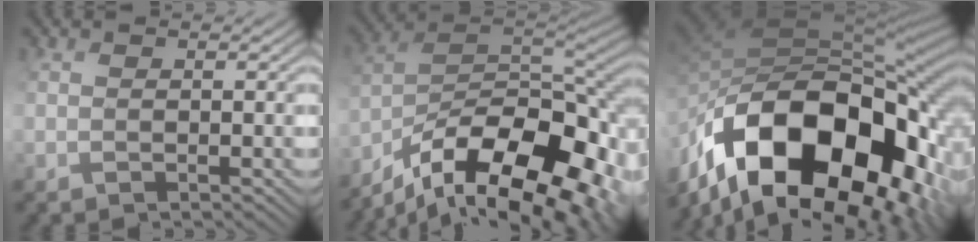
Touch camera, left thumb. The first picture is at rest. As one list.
[{"total": 17.6, "force": [-11.1, 7.1, 11.7], "torque": [-0.242, -0.024, -0.177]}, {"total": 20.0, "force": [-8.1, 11.5, 14.3], "torque": [-0.279, -0.024, -0.113]}]